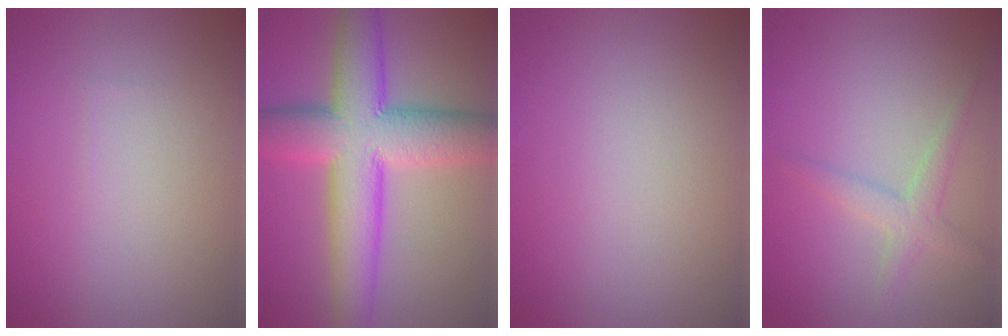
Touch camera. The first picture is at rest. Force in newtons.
{"total": 11.2, "press": 11.2, "slide": 0.2}
{"total": 0.0}
{"total": 2.2, "press": 2.2, "slide": 0.1}